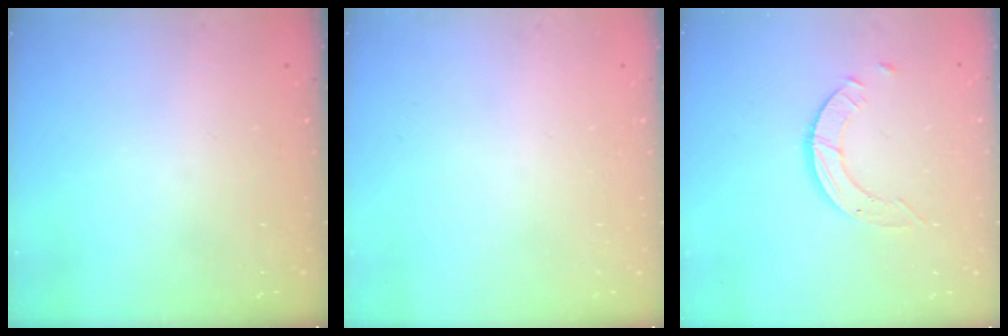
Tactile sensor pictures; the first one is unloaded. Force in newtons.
{"total": 0.0}
{"total": 3.6, "press": 3.5, "slide": 0.4}